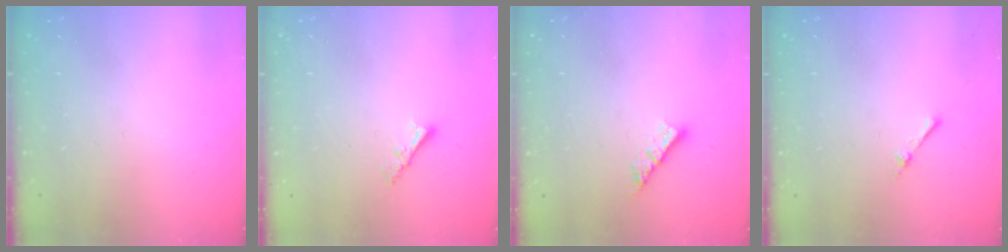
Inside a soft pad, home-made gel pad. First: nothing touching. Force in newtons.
{"total": 3.0, "press": 3.0, "slide": 0.1}
{"total": 3.6, "press": 3.6, "slide": 0.1}
{"total": 1.7, "press": 1.7, "slide": 0.3}